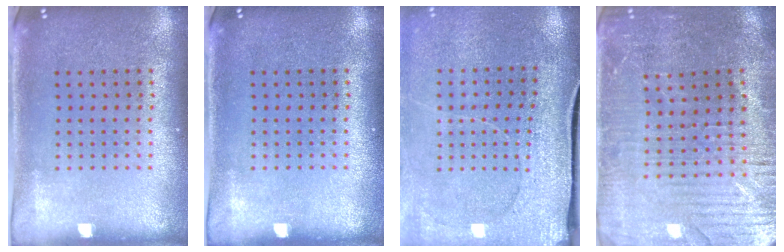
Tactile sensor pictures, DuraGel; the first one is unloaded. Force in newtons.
{"total": 0.0}
{"total": 3.0, "press": 2.8, "slide": 1.1}
{"total": 3.1, "press": 3.1, "slide": 0.6}